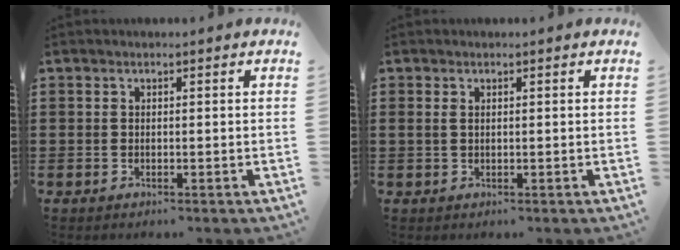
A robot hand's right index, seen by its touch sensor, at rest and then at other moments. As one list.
[{"total": 0.9, "force": [0.2, 0.4, 0.7], "torque": [-0.016, 0.005, 0.003]}]